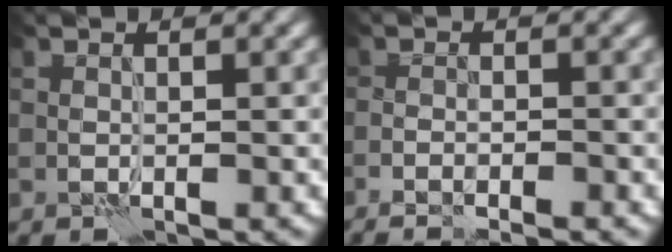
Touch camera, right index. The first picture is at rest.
{"total": 2.8, "force": [-2.2, 0.5, 1.7], "torque": [-0.025, 0.012, -0.029]}